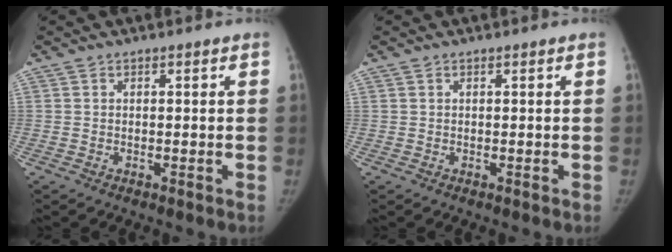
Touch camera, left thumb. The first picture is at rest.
{"total": 0.0}